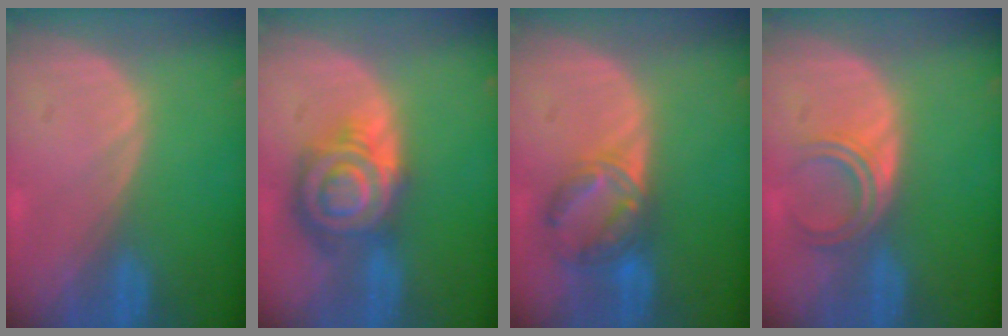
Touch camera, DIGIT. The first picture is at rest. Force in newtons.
{"total": 8.8, "press": 8.8, "slide": 0.5}
{"total": 6.9, "press": 6.3, "slide": 2.8}
{"total": 4.7, "press": 4.0, "slide": 2.4}